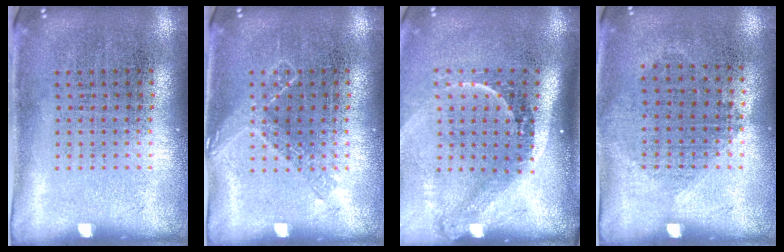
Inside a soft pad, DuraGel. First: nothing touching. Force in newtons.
{"total": 1.7, "press": 1.7, "slide": 0.3}
{"total": 2.2, "press": 1.4, "slide": 1.7}
{"total": 1.0, "press": 0.9, "slide": 0.4}